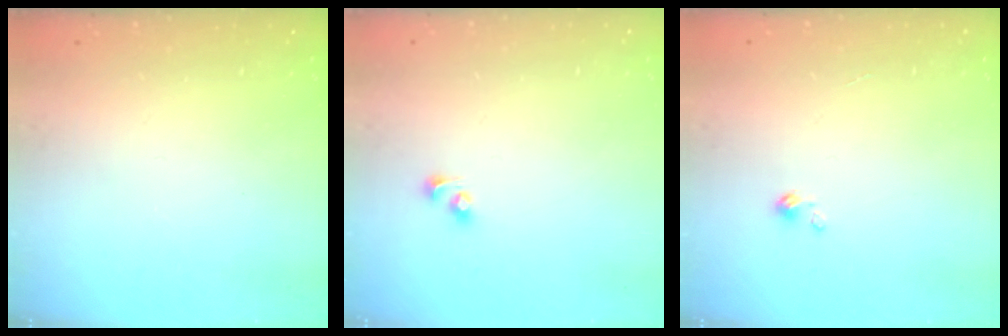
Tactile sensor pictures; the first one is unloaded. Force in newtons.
{"total": 2.5, "press": 2.5, "slide": 0.3}
{"total": 0.0}